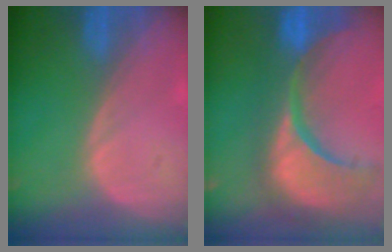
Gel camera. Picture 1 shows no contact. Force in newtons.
{"total": 15.3, "press": 12.1, "slide": 9.5}